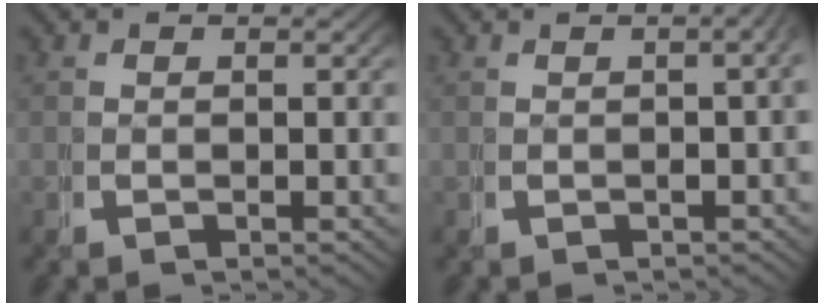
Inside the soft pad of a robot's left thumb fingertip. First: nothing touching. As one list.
[{"total": 4.0, "force": [0.4, 1.6, 3.6], "torque": [-0.039, 0.022, -0.001]}]